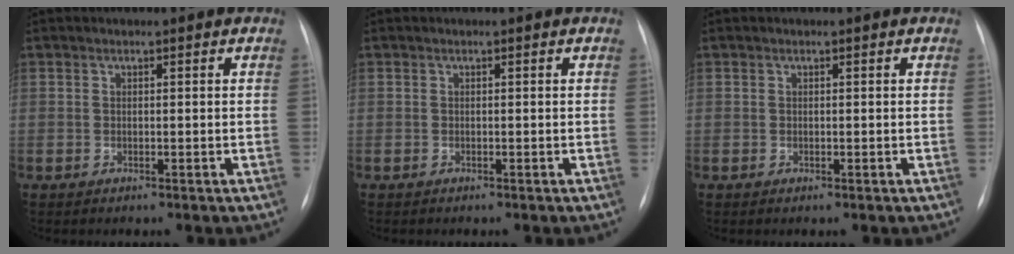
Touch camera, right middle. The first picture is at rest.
{"total": 0.0}
{"total": 0.0}